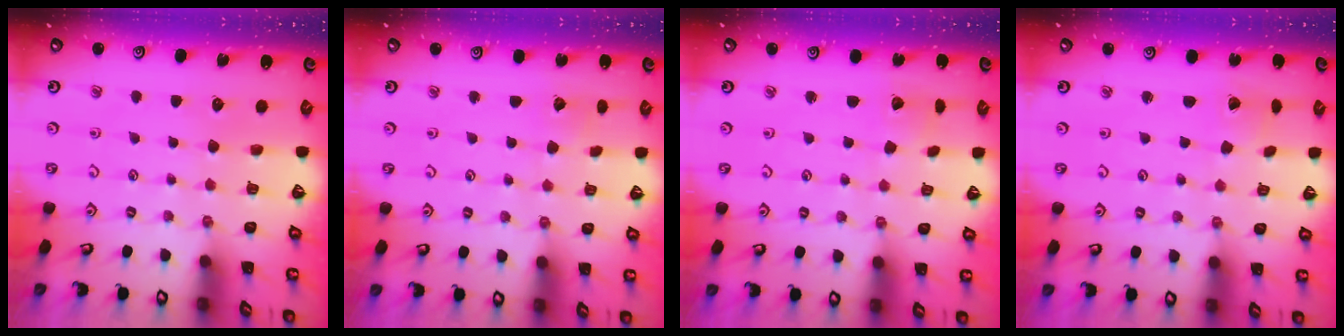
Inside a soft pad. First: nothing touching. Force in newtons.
{"total": 2.8, "press": 2.8, "slide": 0.3}
{"total": 2.6, "press": 2.5, "slide": 0.3}
{"total": 2.4, "press": 2.4, "slide": 0.2}